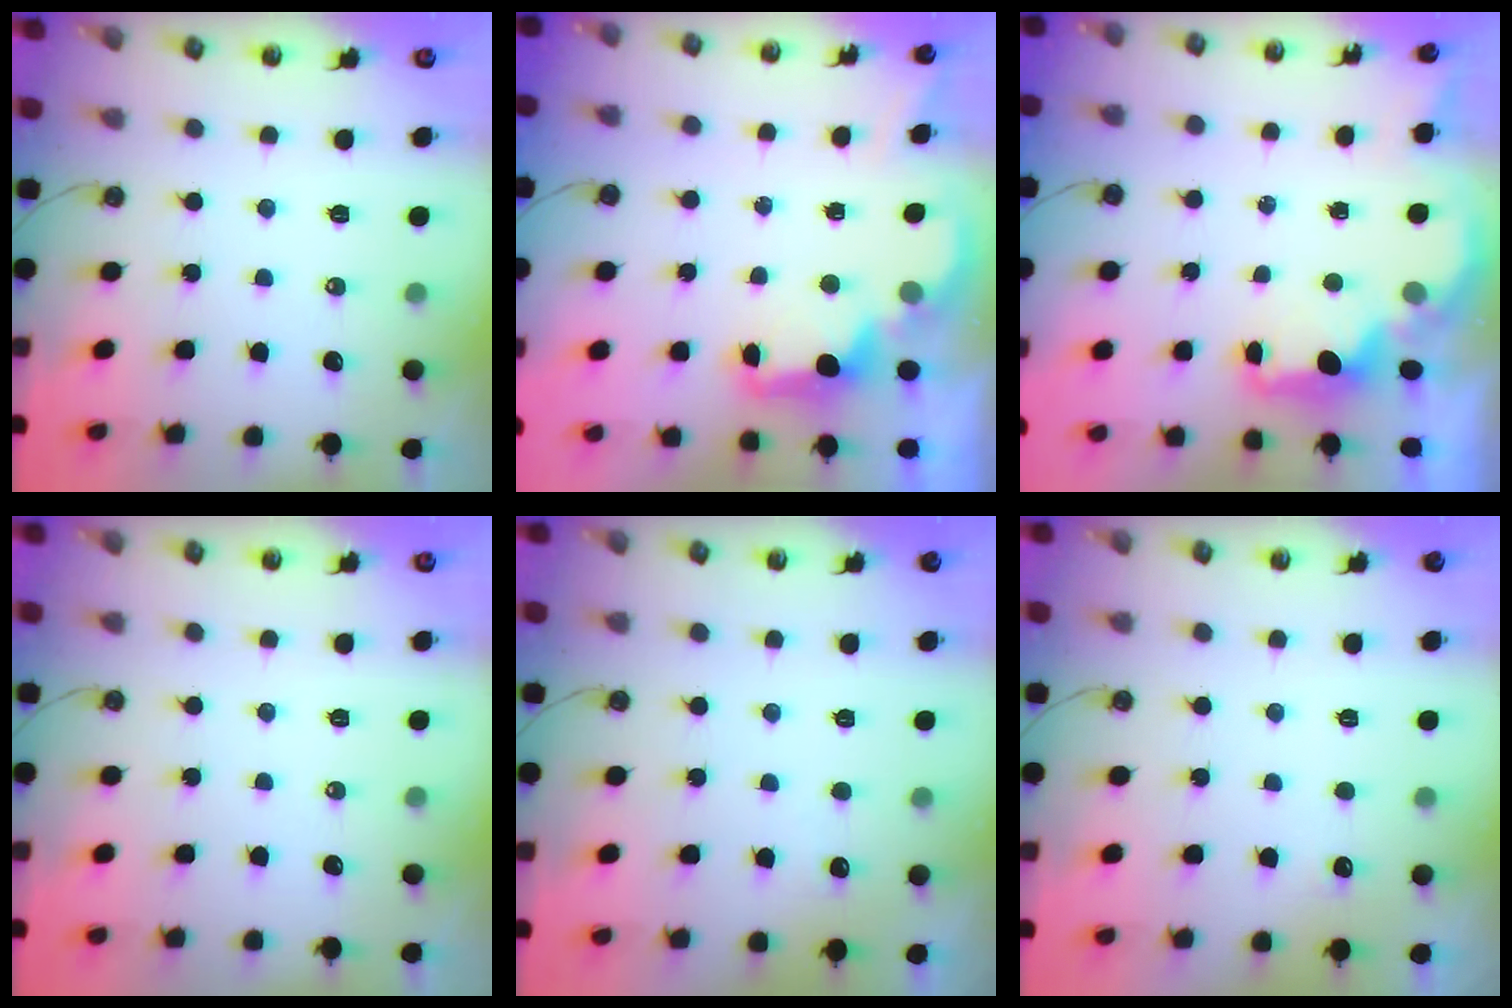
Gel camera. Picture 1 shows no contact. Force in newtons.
{"total": 2.7, "press": 2.6, "slide": 0.8}
{"total": 2.0, "press": 1.8, "slide": 0.7}
{"total": 0.0}
{"total": 1.9, "press": 1.7, "slide": 0.9}
{"total": 3.7, "press": 3.5, "slide": 1.1}